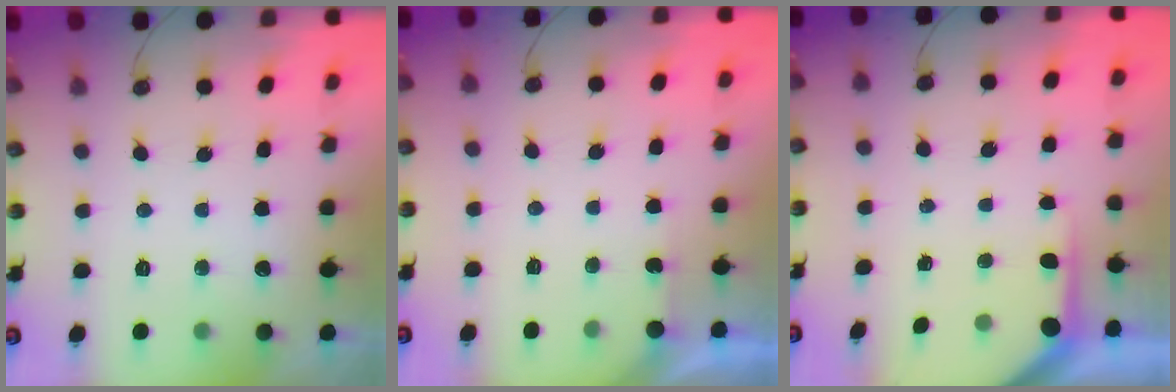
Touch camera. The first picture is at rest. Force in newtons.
{"total": 2.3, "press": 2.2, "slide": 0.3}
{"total": 4.0, "press": 3.9, "slide": 0.3}